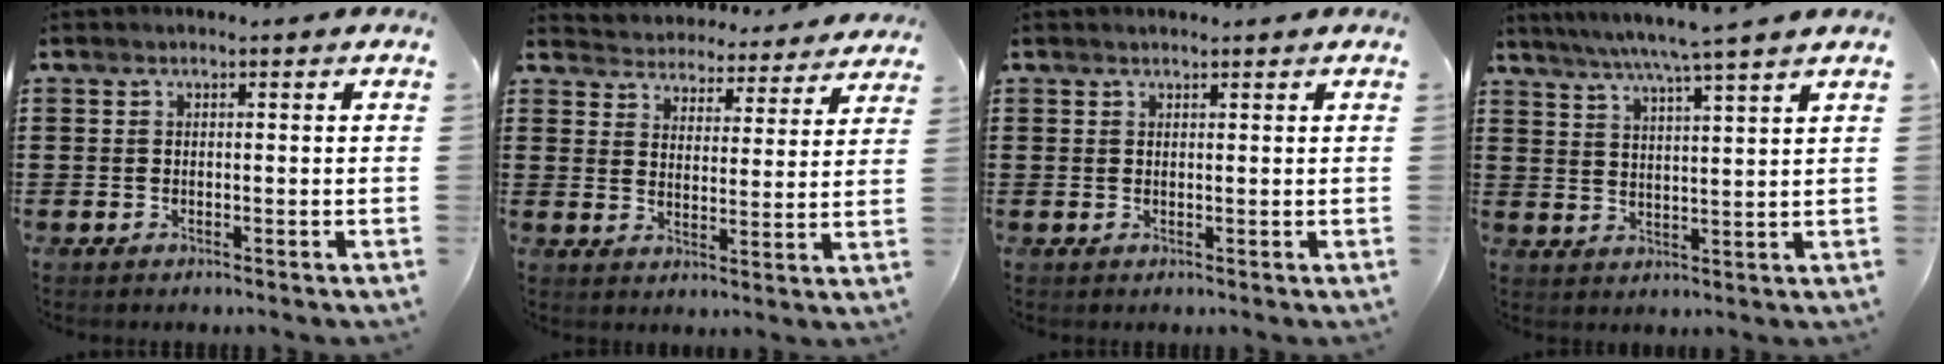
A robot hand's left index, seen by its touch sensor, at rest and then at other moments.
{"total": 4.0, "force": [4.0, 0.0, -0.6], "torque": [-0.014, -0.037, 0.065]}
{"total": 0.5, "force": [0.5, -0.1, 0.2], "torque": [-0.005, -0.002, 0.010]}
{"total": 5.6, "force": [4.6, -1.5, 2.8], "torque": [-0.069, -0.026, 0.075]}